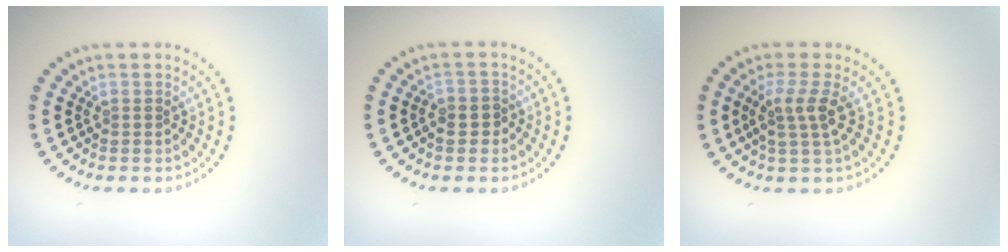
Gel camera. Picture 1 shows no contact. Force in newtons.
{"total": 1.5, "press": 1.4, "slide": 0.6}
{"total": 2.6, "press": 2.0, "slide": 1.7}